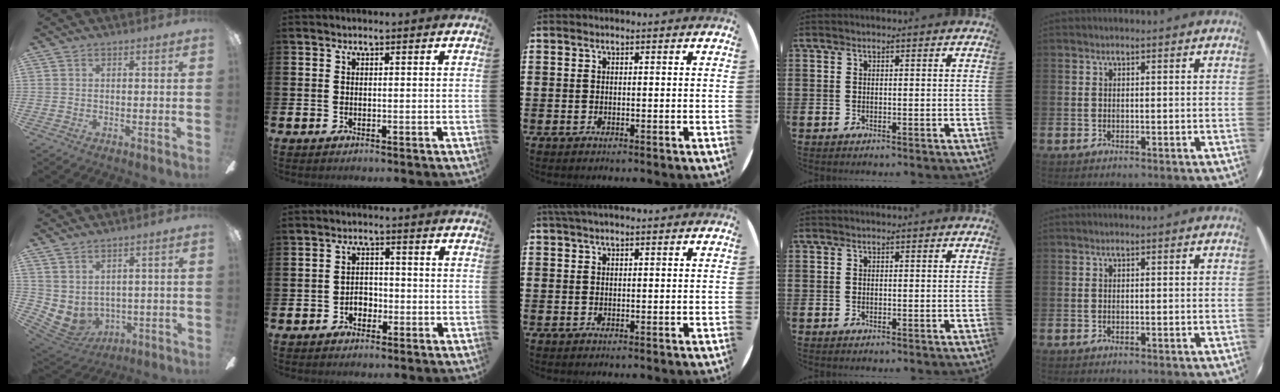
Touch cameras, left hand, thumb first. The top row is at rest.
{"thumb": {"total": 4.4, "force": [2.3, 3.4, 1.4], "torque": [-0.063, -0.029, 0.047]}, "index": {"total": 2.4, "force": [-1.2, 1.8, 1.0], "torque": [-0.022, 0.005, -0.029]}, "middle": {"total": 0.9, "force": [0.8, 0.0, 0.5], "torque": [-0.009, 0.002, 0.015]}}